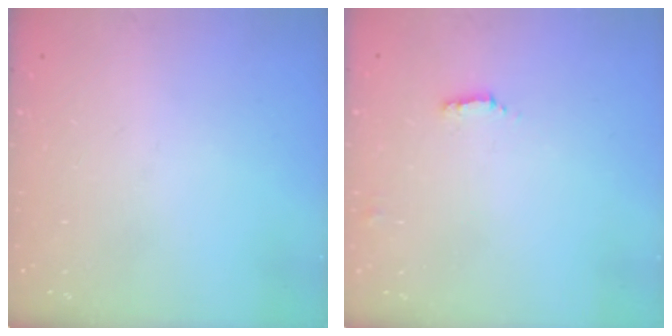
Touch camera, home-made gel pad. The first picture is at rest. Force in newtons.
{"total": 1.4, "press": 1.4, "slide": 0.4}